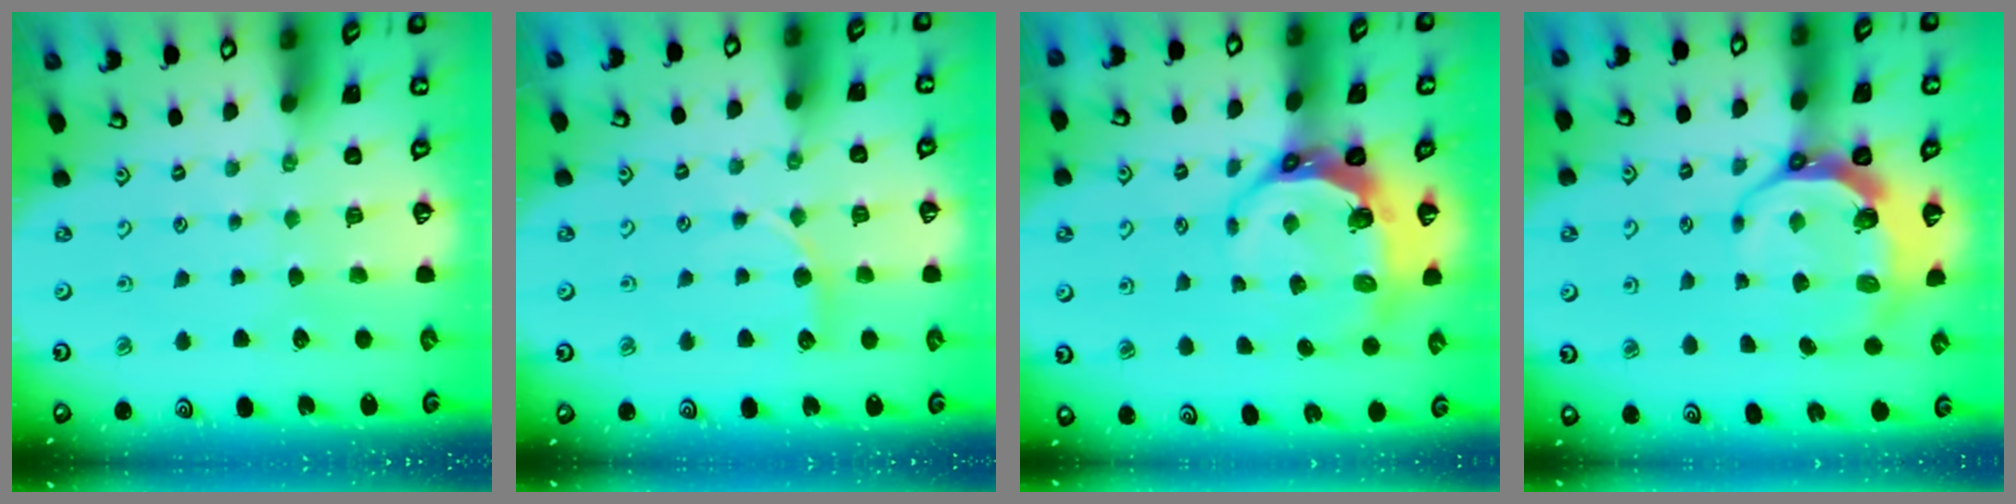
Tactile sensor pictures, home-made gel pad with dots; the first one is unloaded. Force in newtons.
{"total": 7.0, "press": 7.0, "slide": 0.5}
{"total": 9.7, "press": 8.4, "slide": 4.8}
{"total": 8.4, "press": 7.3, "slide": 4.2}